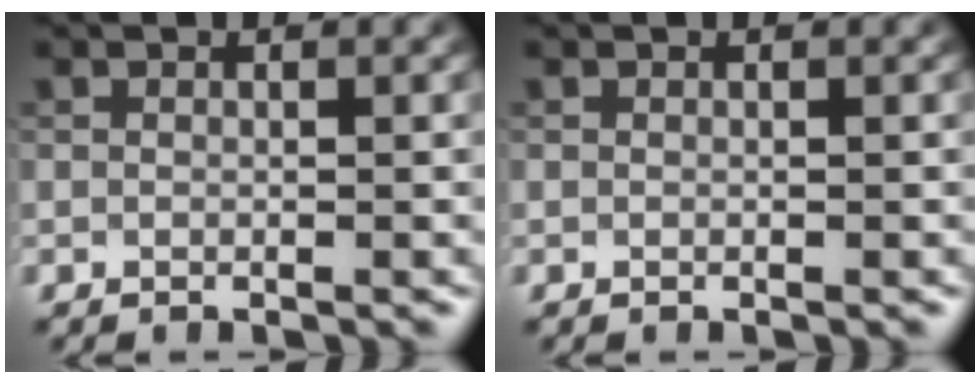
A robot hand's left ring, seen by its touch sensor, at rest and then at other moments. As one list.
[{"total": 0.0}]